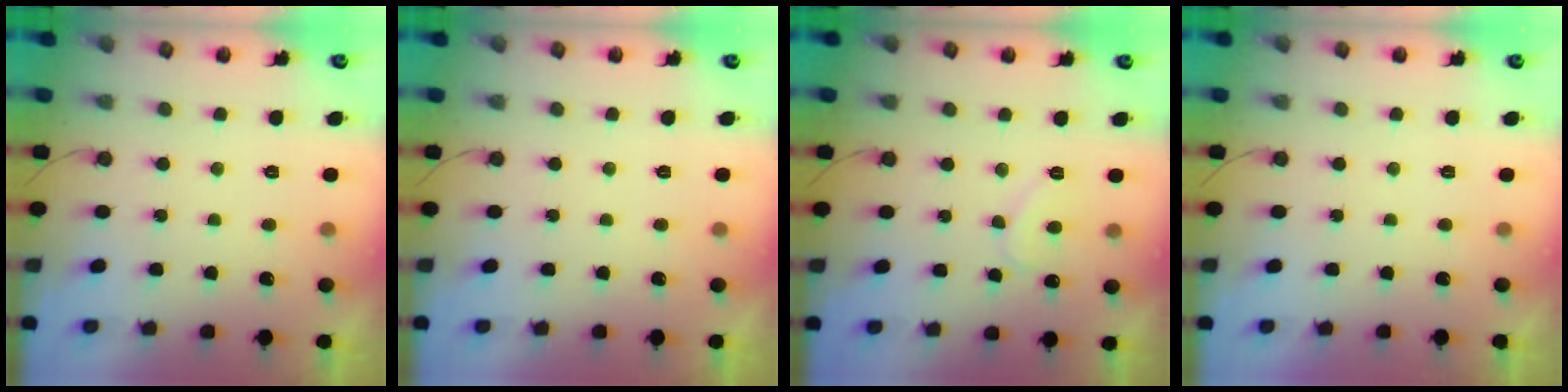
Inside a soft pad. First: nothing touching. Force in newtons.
{"total": 0.0}
{"total": 7.1, "press": 7.1, "slide": 0.3}
{"total": 1.8, "press": 1.8, "slide": 0.0}